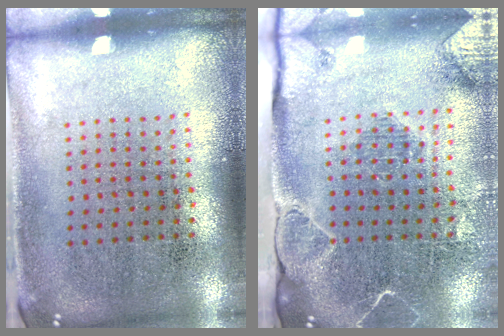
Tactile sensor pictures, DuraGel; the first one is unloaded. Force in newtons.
{"total": 2.1, "press": 2.1, "slide": 0.5}